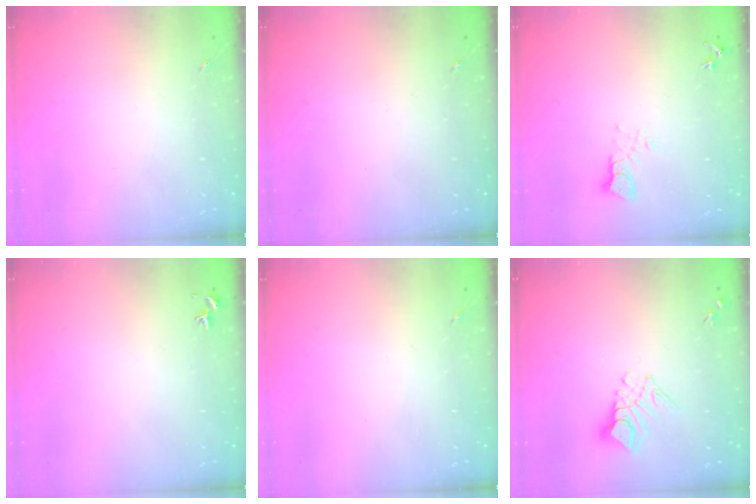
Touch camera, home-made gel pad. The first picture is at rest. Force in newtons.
{"total": 0.0}
{"total": 3.7, "press": 3.7, "slide": 0.4}
{"total": 0.7, "press": 0.5, "slide": 0.4}
{"total": 0.0}
{"total": 8.9, "press": 8.9, "slide": 0.8}